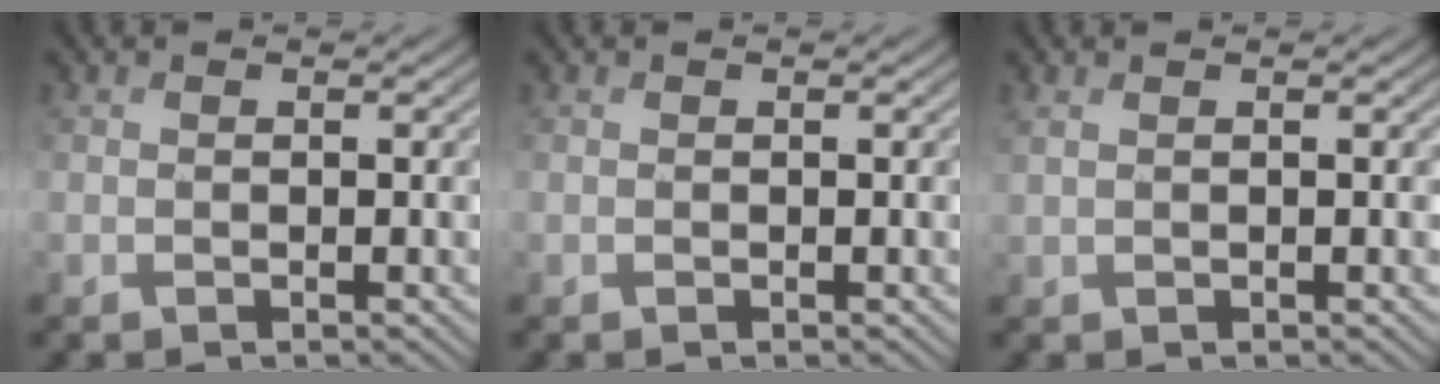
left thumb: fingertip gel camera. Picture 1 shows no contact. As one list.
[{"total": 0.0}, {"total": 0.9, "force": [0.6, 0.2, 0.6], "torque": [-0.021, 0.001, 0.012]}]